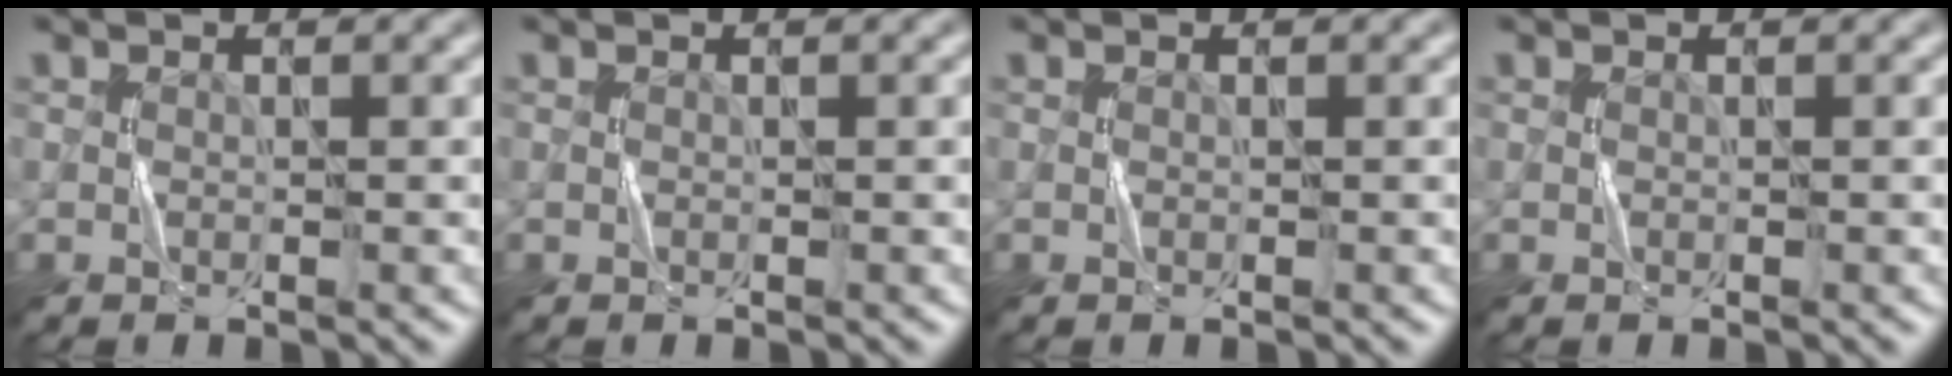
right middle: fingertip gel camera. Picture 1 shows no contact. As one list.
[{"total": 0.0}, {"total": 0.0}, {"total": 0.0}]